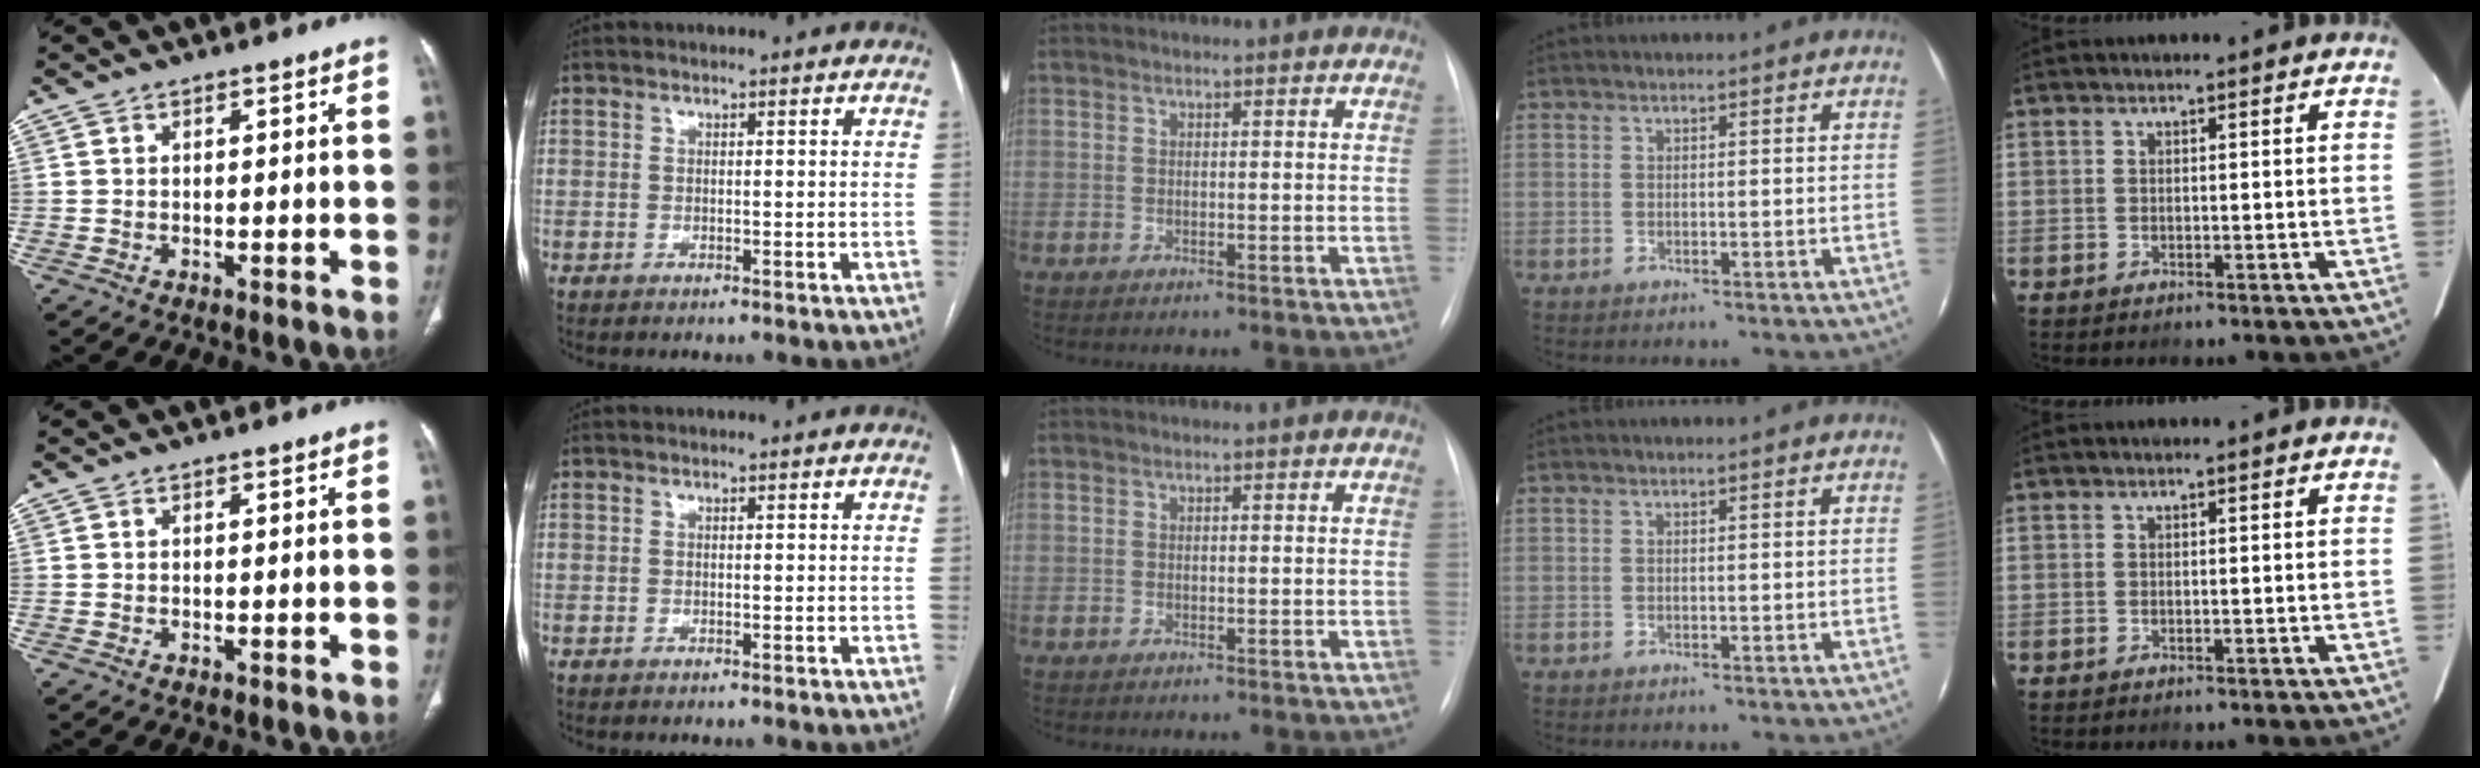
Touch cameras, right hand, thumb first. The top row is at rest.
{}